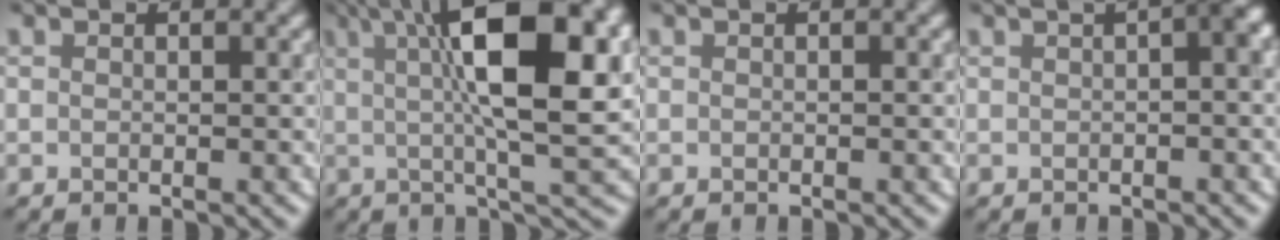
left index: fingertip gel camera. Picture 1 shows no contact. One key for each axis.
{"total": 13.9, "fx": 3.6, "fy": 3.9, "fz": 12.9, "tx": -0.181, "ty": 0.012, "tz": 0.051}
{"total": 0.0}
{"total": 5.1, "fx": 1.2, "fy": 1.7, "fz": 4.7, "tx": -0.026, "ty": 0.026, "tz": 0.009}